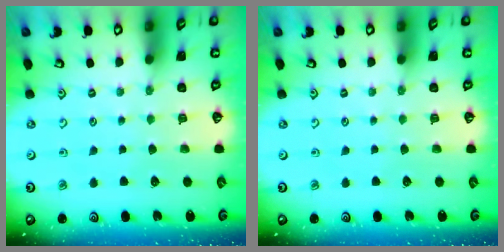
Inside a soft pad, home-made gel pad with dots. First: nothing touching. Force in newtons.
{"total": 0.0}